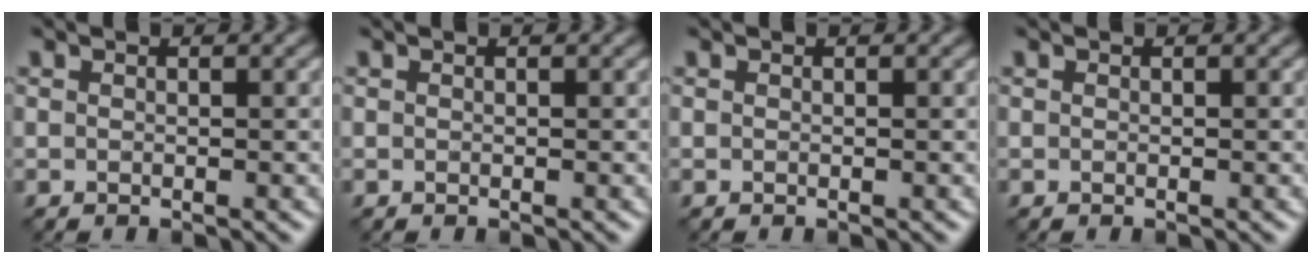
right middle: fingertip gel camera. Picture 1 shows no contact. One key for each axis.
{"total": 0.0}
{"total": 0.0}
{"total": 0.0}